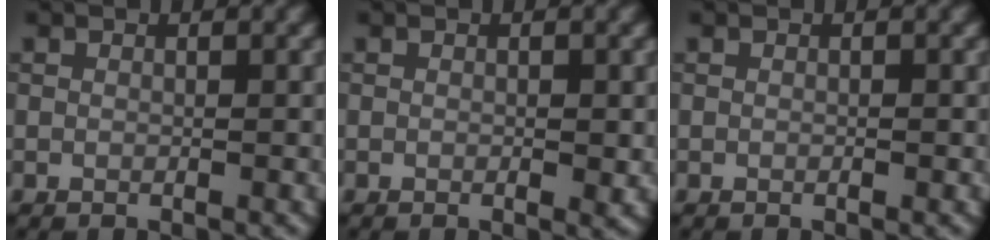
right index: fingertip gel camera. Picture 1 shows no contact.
{"total": 1.0, "force": [-0.1, 0.3, 0.9], "torque": [-0.014, -0.001, 0.000]}
{"total": 0.0}